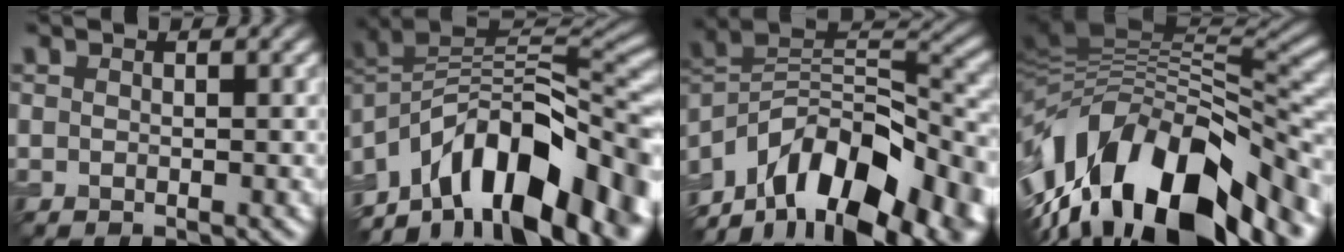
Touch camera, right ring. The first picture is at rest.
{"total": 13.2, "force": [-7.0, 6.7, 9.0], "torque": [-0.143, 0.028, -0.126]}
{"total": 15.1, "force": [-9.5, 7.4, 9.1], "torque": [-0.180, 0.016, -0.155]}
{"total": 15.8, "force": [-6.9, 7.0, 12.5], "torque": [-0.212, 0.015, -0.120]}